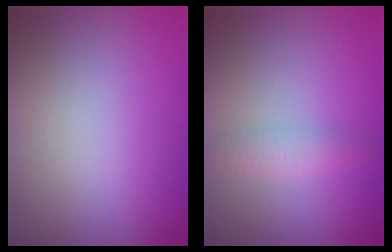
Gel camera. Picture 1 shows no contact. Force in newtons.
{"total": 1.5, "press": 1.5, "slide": 0.0}